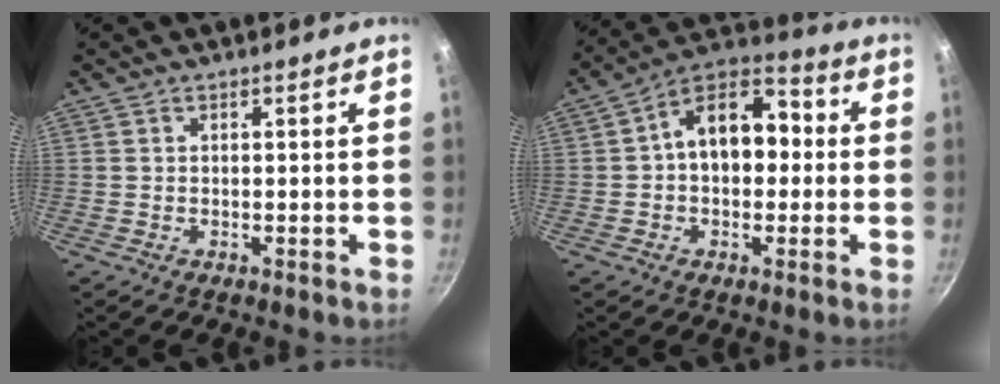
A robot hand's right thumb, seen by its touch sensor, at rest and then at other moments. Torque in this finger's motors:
{"motor_torque": [-0.75, 1.17, 0.73, 0.44, 0.10]}